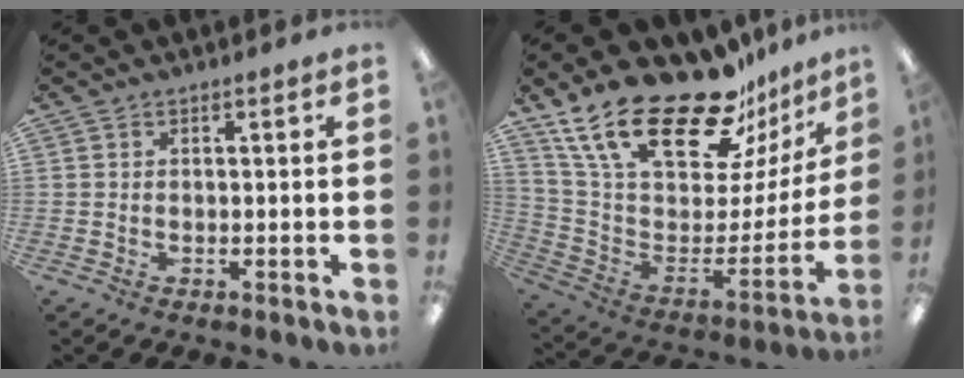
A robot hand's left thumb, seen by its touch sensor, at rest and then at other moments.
{"total": 27.0, "force": [20.5, 9.2, 15.0], "torque": [-0.275, -0.140, 0.364]}